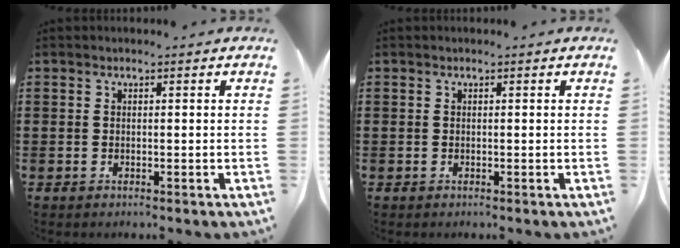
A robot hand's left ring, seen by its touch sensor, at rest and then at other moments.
{"total": 0.0}